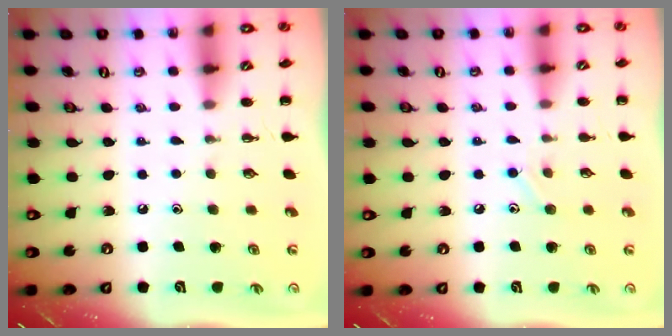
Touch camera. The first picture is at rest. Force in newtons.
{"total": 6.6, "press": 6.4, "slide": 1.8}